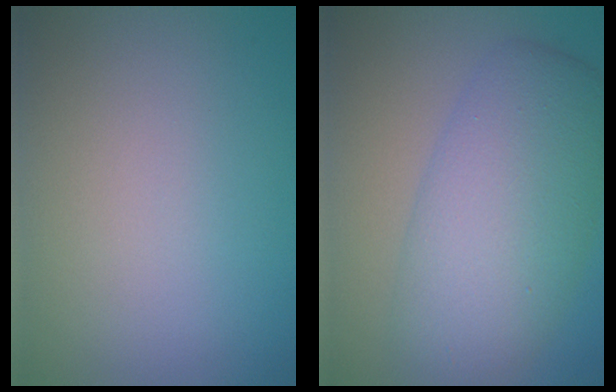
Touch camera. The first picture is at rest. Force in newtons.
{"total": 8.2, "press": 8.2, "slide": 0.1}